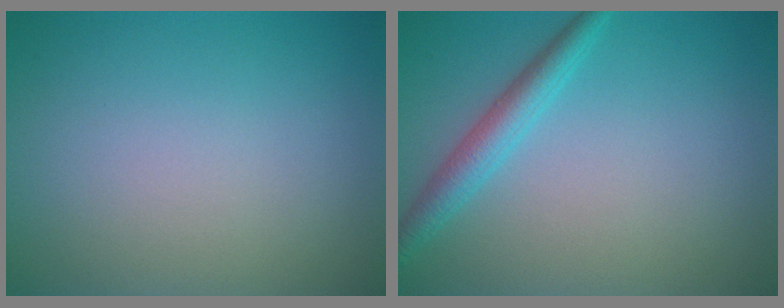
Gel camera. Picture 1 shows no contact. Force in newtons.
{"total": 2.8, "press": 2.8, "slide": 0.1}